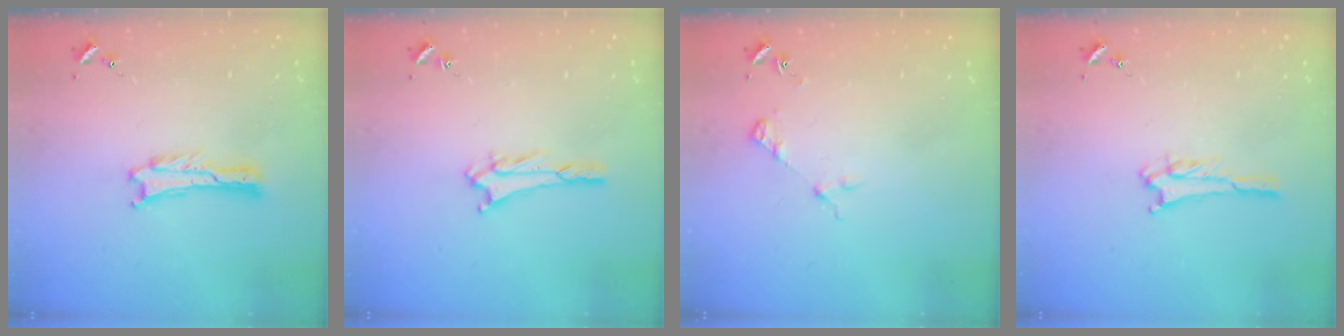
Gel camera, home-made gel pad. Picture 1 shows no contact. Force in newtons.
{"total": 2.4, "press": 2.4, "slide": 0.4}
{"total": 4.0, "press": 4.0, "slide": 0.4}
{"total": 2.8, "press": 2.8, "slide": 0.3}